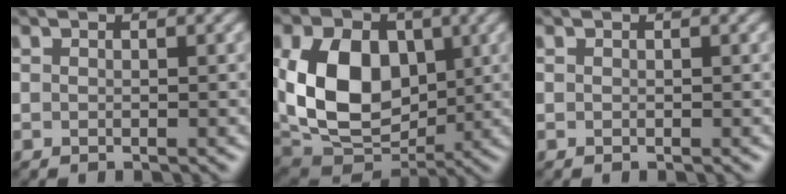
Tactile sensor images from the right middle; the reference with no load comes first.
{"total": 10.9, "force": [1.2, 7.5, 7.8], "torque": [-0.156, -0.004, 0.021]}
{"total": 0.0}